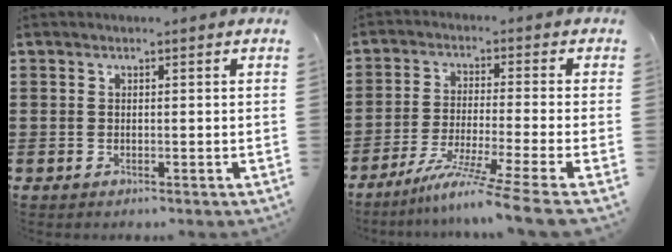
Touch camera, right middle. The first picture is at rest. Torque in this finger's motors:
{"motor_torque": [1.58, -0.56, 0.39, 0.17]}